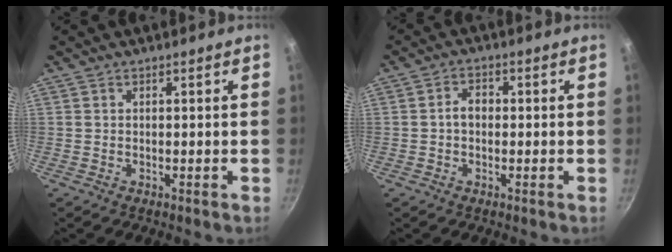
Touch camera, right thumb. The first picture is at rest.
{"total": 3.2, "force": [-0.2, 2.4, 2.2], "torque": [-0.024, 0.013, -0.007]}